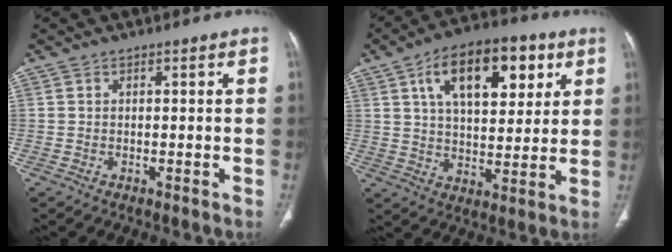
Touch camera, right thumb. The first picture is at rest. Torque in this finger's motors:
{"motor_torque": [0.98, 4.02, 1.47, 0.35, 0.14]}